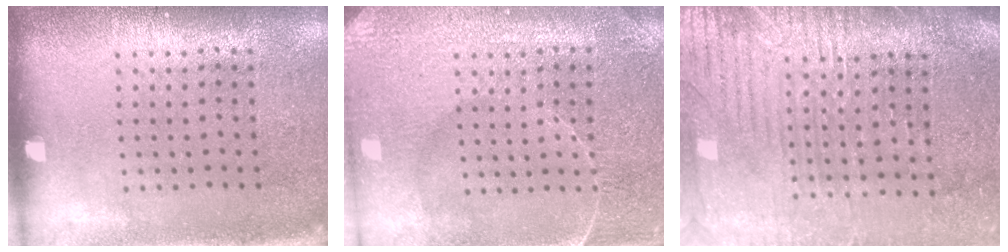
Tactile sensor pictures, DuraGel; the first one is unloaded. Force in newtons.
{"total": 3.4, "press": 3.4, "slide": 0.4}
{"total": 3.7, "press": 3.4, "slide": 1.4}